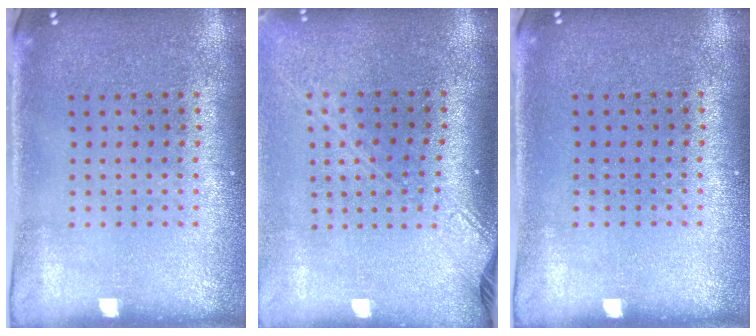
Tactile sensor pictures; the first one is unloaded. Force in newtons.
{"total": 2.1, "press": 1.6, "slide": 1.4}
{"total": 0.0}